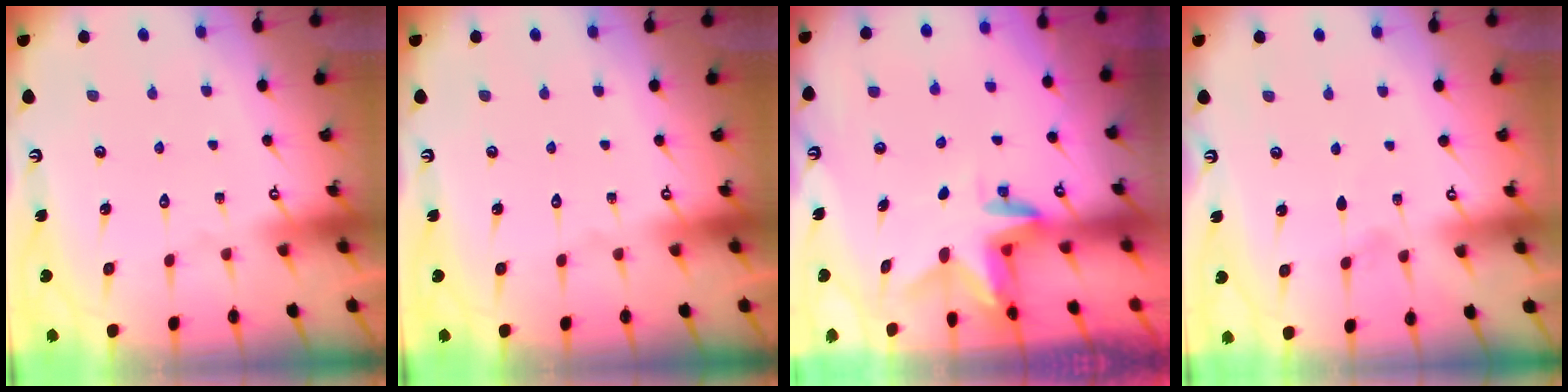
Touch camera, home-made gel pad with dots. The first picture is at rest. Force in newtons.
{"total": 0.0}
{"total": 2.9, "press": 2.9, "slide": 0.2}
{"total": 4.6, "press": 4.0, "slide": 2.3}